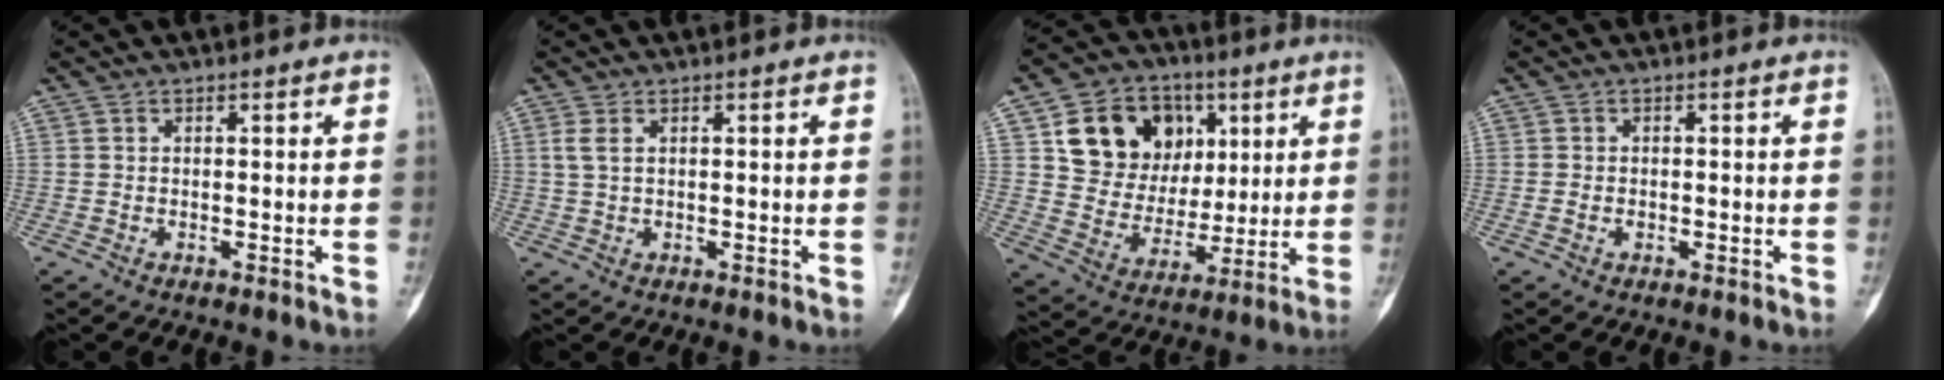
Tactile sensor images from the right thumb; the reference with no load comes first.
{"total": 2.1, "force": [0.8, 1.0, 1.7], "torque": [-0.047, 0.007, 0.022]}
{"total": 17.6, "force": [6.4, 13.8, 8.8], "torque": [-0.103, -0.008, 0.118]}
{"total": 1.1, "force": [-0.3, 0.9, 0.6], "torque": [-0.014, 0.011, -0.002]}